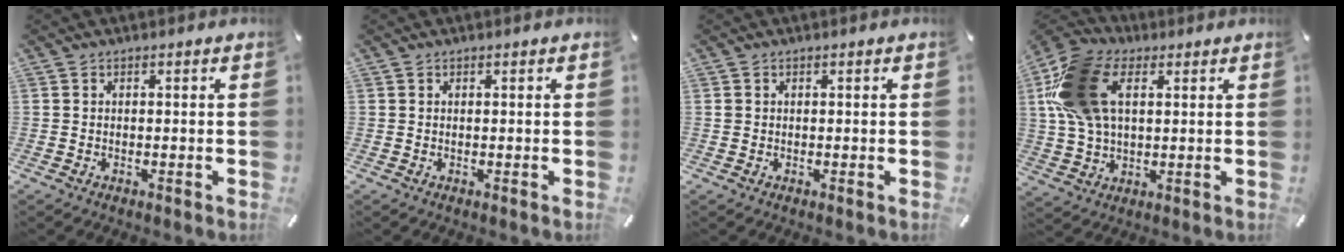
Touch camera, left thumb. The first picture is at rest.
{"total": 0.0}
{"total": 0.6, "force": [0.1, 0.6, 0.1], "torque": [0.000, 0.004, 0.000]}
{"total": 18.6, "force": [5.1, 12.0, 13.2], "torque": [-0.303, 0.011, 0.093]}